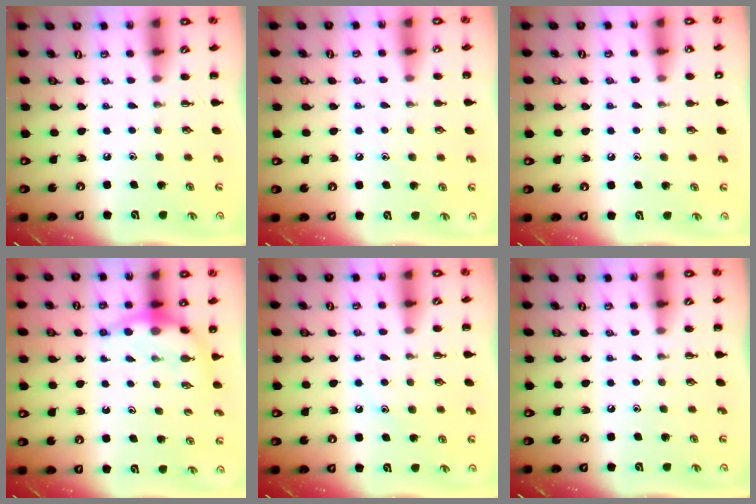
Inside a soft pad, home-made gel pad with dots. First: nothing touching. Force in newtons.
{"total": 4.6, "press": 4.4, "slide": 1.3}
{"total": 5.8, "press": 5.6, "slide": 1.7}
{"total": 7.1, "press": 7.1, "slide": 0.7}
{"total": 8.4, "press": 8.3, "slide": 1.2}
{"total": 0.0}